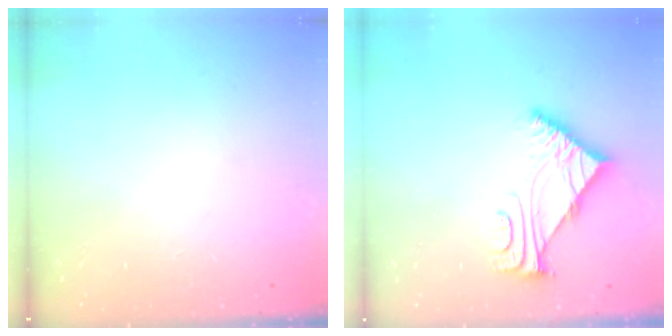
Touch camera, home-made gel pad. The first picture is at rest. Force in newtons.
{"total": 5.6, "press": 5.5, "slide": 0.8}